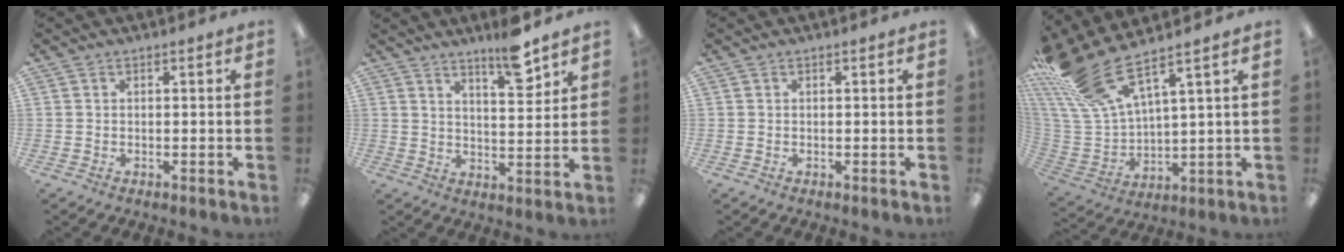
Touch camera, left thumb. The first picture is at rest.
{"total": 9.2, "force": [6.9, 2.1, 5.7], "torque": [-0.072, -0.045, 0.110]}
{"total": 0.0}
{"total": 17.2, "force": [12.6, 5.2, 10.4], "torque": [-0.235, -0.079, 0.230]}